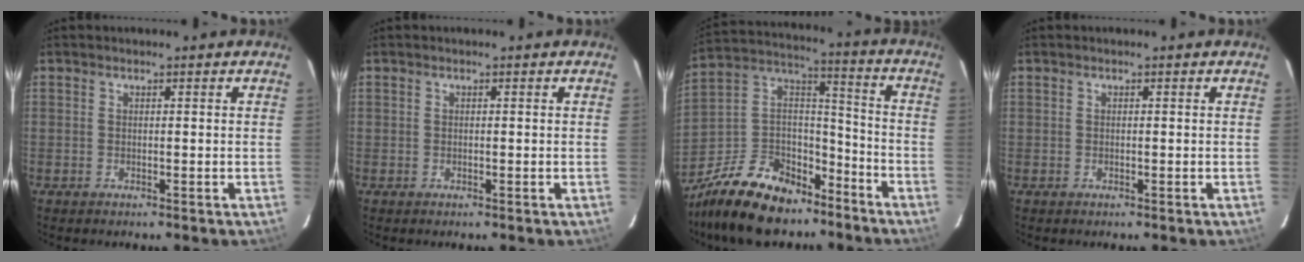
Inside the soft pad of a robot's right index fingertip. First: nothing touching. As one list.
[{"total": 0.0}, {"total": 21.0, "force": [-14.3, 12.0, 9.5], "torque": [-0.226, 0.051, -0.223]}, {"total": 0.0}]